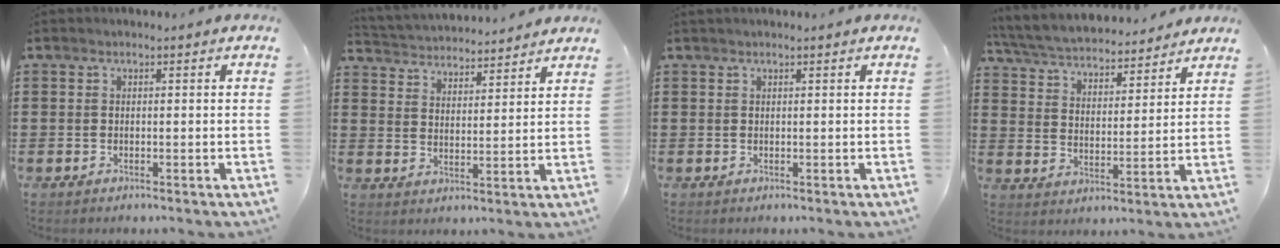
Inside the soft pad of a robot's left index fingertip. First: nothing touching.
{"total": 3.6, "force": [3.5, 0.4, -0.4], "torque": [-0.012, -0.023, 0.060]}
{"total": 0.6, "force": [0.5, 0.0, 0.3], "torque": [-0.007, 0.000, 0.010]}
{"total": 5.1, "force": [5.0, 0.4, 1.0], "torque": [-0.044, -0.031, 0.083]}